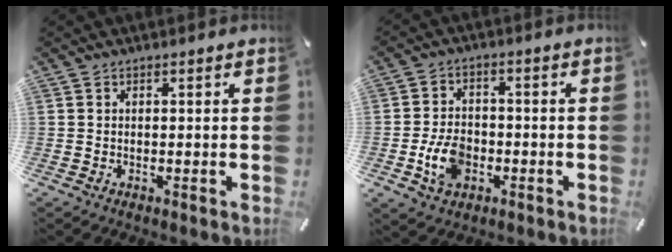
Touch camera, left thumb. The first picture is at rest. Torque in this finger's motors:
{"motor_torque": [0.10, 0.15, 0.19, 0.10, 0.12]}